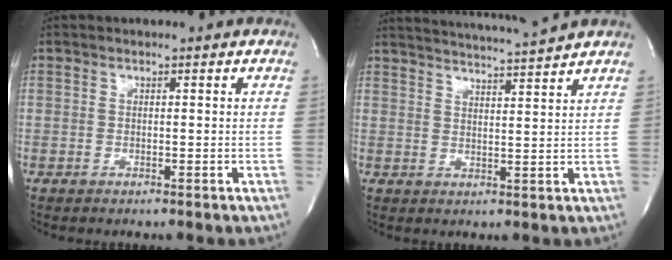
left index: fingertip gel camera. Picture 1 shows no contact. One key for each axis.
{"total": 10.4, "fx": 9.8, "fy": -1.8, "fz": 2.9, "tx": -0.055, "ty": -0.015, "tz": 0.140}